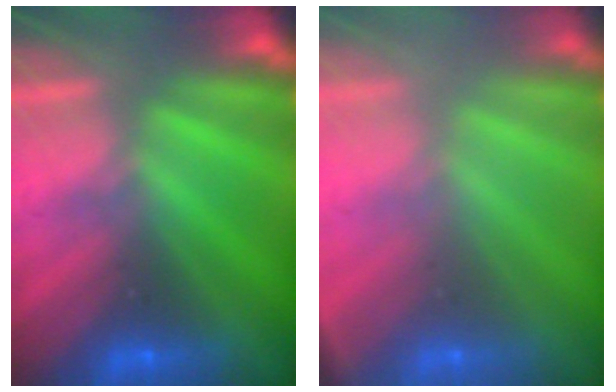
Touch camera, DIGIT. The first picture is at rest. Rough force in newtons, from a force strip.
{"total": 2.4}